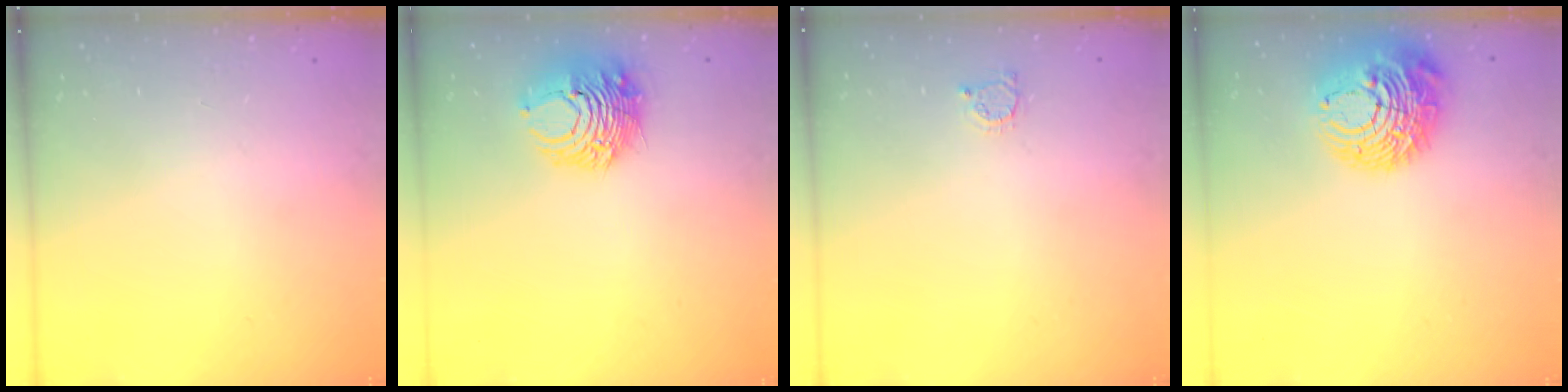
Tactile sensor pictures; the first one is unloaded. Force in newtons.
{"total": 10.0, "press": 10.0, "slide": 0.6}
{"total": 2.4, "press": 2.4, "slide": 0.3}
{"total": 13.5, "press": 13.4, "slide": 1.3}